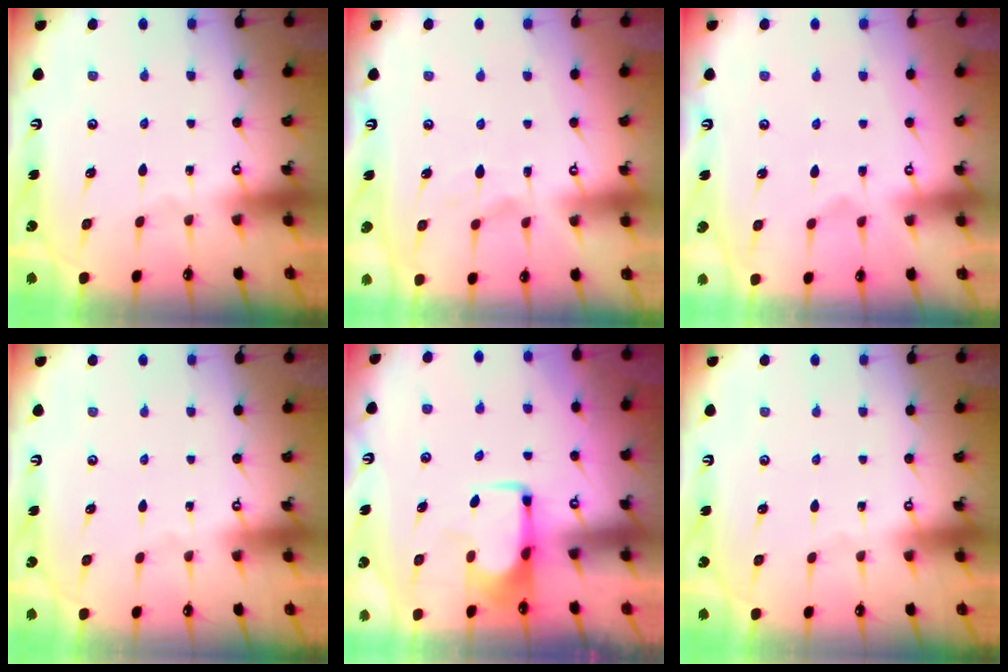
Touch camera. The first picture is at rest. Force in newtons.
{"total": 2.3, "press": 2.0, "slide": 1.2}
{"total": 1.2, "press": 0.7, "slide": 1.0}
{"total": 0.0}
{"total": 1.8, "press": 1.7, "slide": 0.5}
{"total": 0.0}